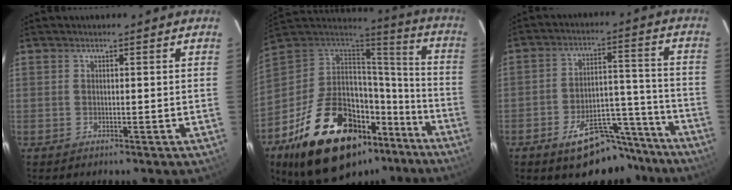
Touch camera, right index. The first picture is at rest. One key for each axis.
{"total": 32.5, "fx": -18.5, "fy": 16.1, "fz": 21.3, "tx": -0.388, "ty": -0.005, "tz": -0.268}
{"total": 14.4, "fx": -11.1, "fy": 6.2, "fz": 6.9, "tx": -0.112, "ty": 0.038, "tz": -0.144}